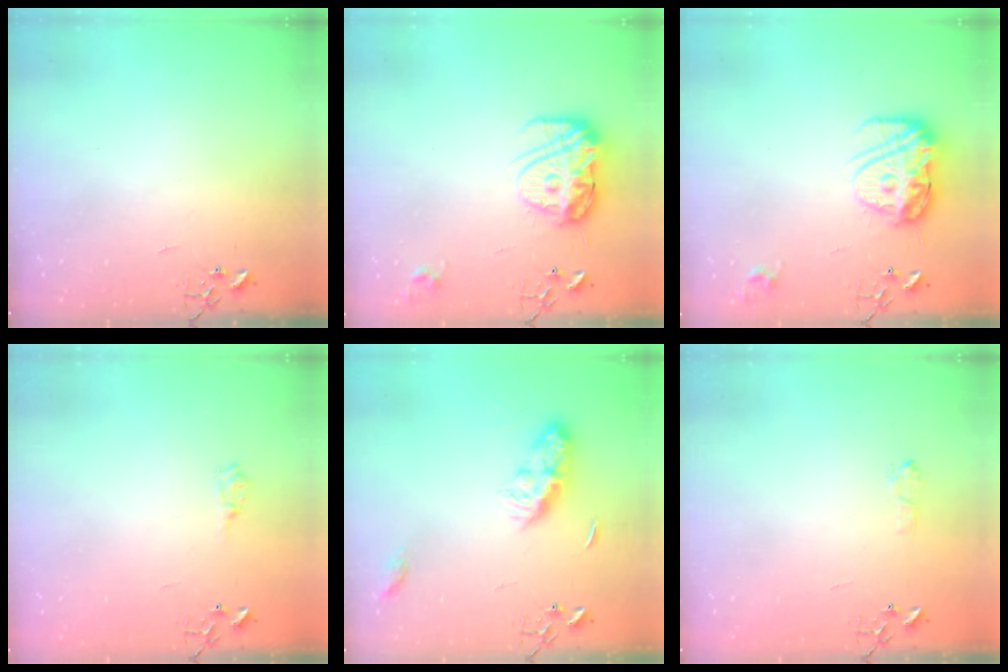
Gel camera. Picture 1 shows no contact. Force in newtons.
{"total": 14.9, "press": 14.8, "slide": 1.2}
{"total": 14.9, "press": 14.8, "slide": 1.2}
{"total": 6.8, "press": 6.8, "slide": 0.9}
{"total": 8.8, "press": 8.8, "slide": 0.0}
{"total": 5.5, "press": 5.5, "slide": 0.8}